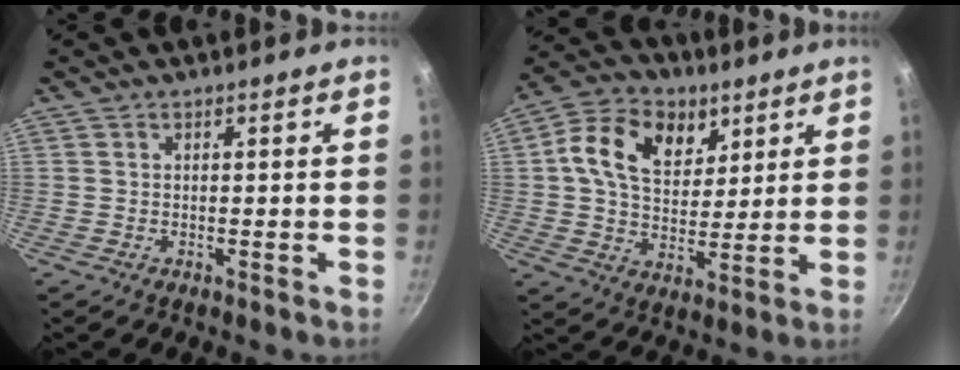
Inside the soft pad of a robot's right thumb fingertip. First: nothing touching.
{"total": 14.6, "force": [5.5, 10.4, 8.8], "torque": [-0.130, -0.013, 0.081]}